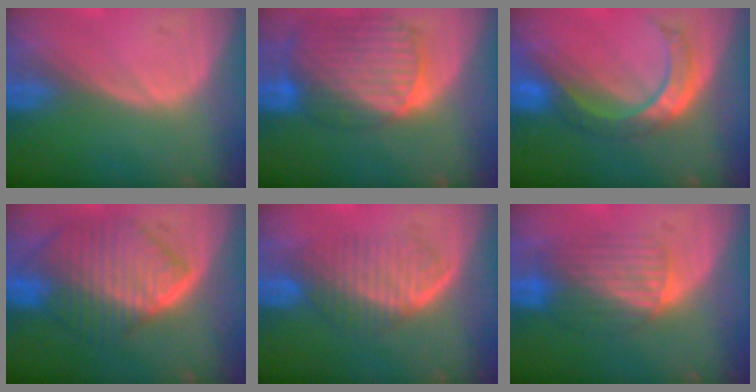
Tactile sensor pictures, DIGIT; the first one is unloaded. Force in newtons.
{"total": 10.6, "press": 9.0, "slide": 5.5}
{"total": 6.9, "press": 6.7, "slide": 1.9}
{"total": 10.6, "press": 10.5, "slide": 0.9}
{"total": 6.0, "press": 5.9, "slide": 1.1}
{"total": 6.4, "press": 6.3, "slide": 1.1}